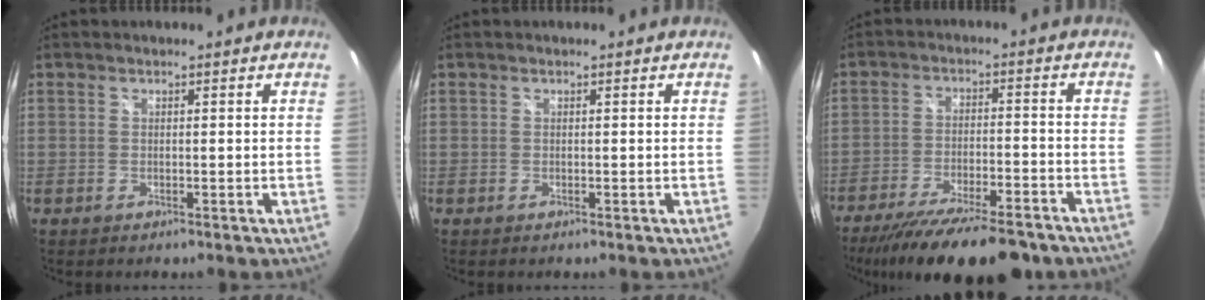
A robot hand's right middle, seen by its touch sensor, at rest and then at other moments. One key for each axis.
{"total": 0.0}
{"total": 19.5, "fx": -15.8, "fy": 4.3, "fz": 10.5, "tx": -0.195, "ty": -0.041, "tz": -0.236}